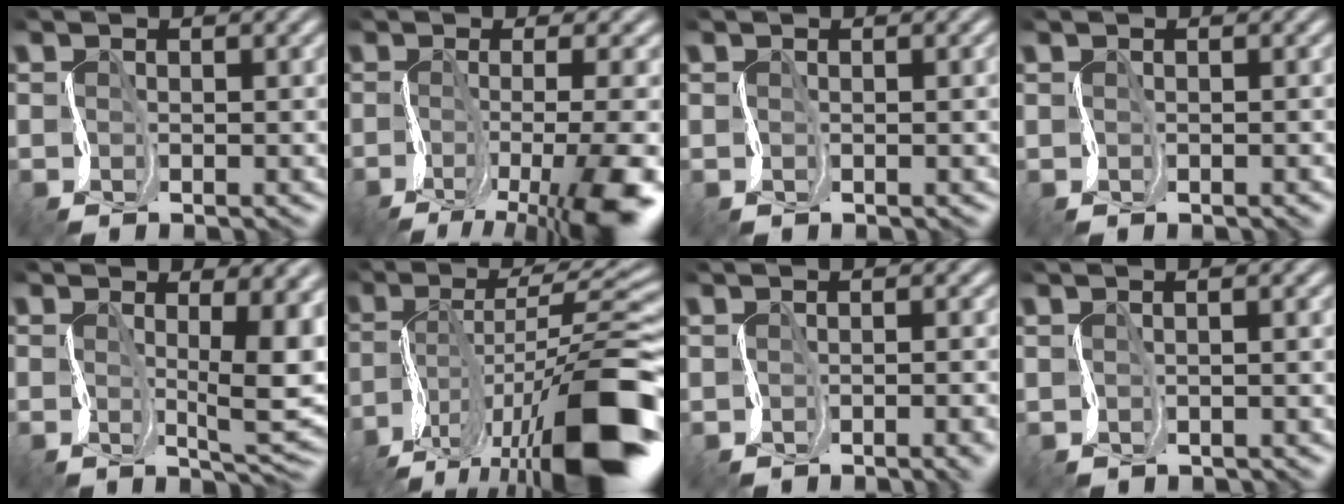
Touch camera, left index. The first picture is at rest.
{"total": 9.9, "force": [-4.0, 2.7, 8.6], "torque": [-0.133, -0.004, -0.066]}
{"total": 0.7, "force": [0.3, 0.3, 0.6], "torque": [0.001, 0.004, 0.007]}
{"total": 0.8, "force": [0.1, 0.4, 0.7], "torque": [0.005, 0.002, 0.004]}
{"total": 7.5, "force": [0.8, 2.0, 7.1], "torque": [-0.110, -0.007, 0.019]}
{"total": 13.7, "force": [-6.0, 4.7, 11.4], "torque": [-0.195, 0.023, -0.100]}
{"total": 4.5, "force": [-0.4, 2.0, 4.0], "torque": [-0.018, 0.008, -0.002]}
{"total": 2.1, "force": [1.3, 1.0, 1.3], "torque": [-0.012, 0.016, 0.000]}